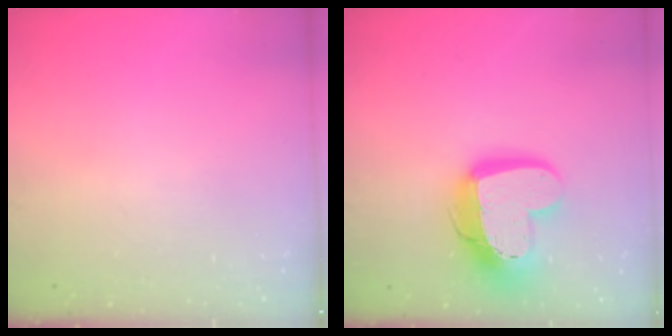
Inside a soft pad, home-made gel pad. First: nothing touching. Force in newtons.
{"total": 17.3, "press": 17.3, "slide": 1.6}